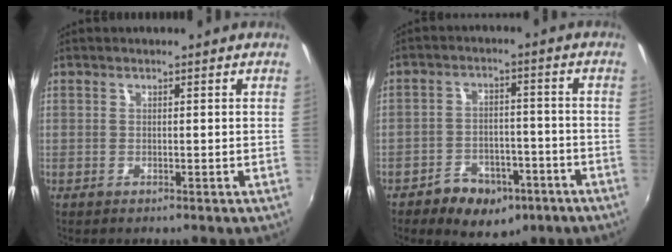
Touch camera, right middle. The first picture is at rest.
{"total": 10.9, "force": [-6.8, 6.9, 5.1], "torque": [-0.114, 0.012, -0.086]}